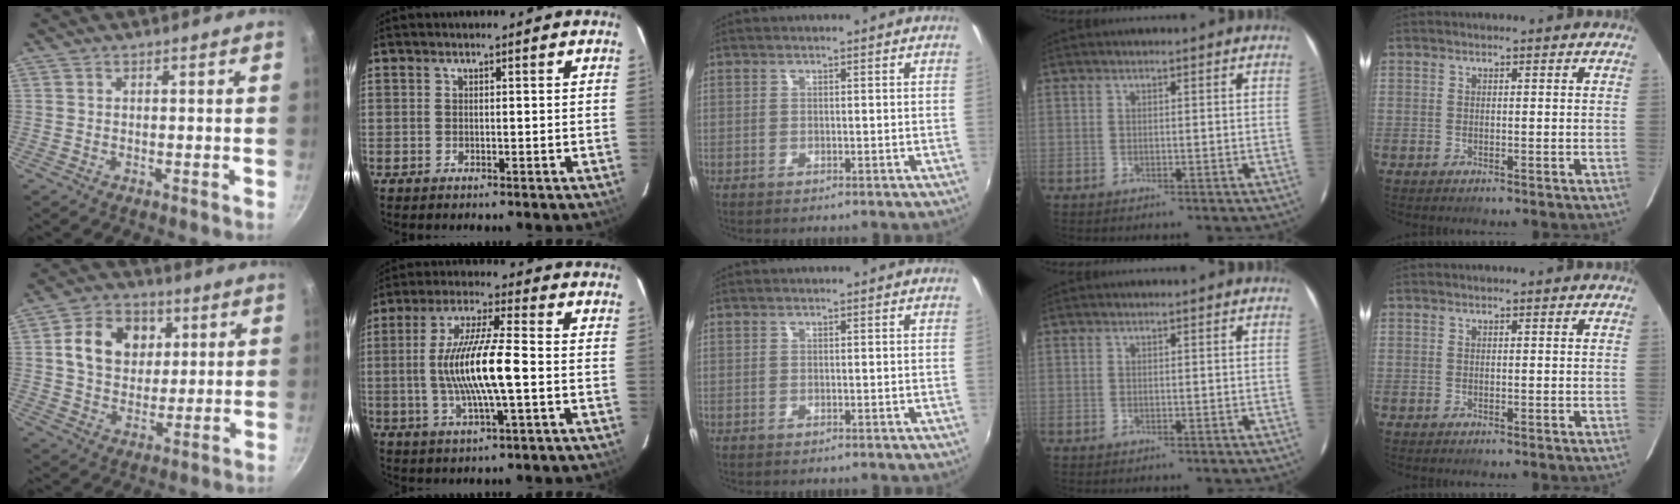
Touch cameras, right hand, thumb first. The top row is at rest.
{"thumb": {"total": 12.9, "force": [3.5, 10.2, 7.2], "torque": [-0.091, 0.003, 0.053]}, "index": {"total": 13.4, "force": [-1.5, 1.7, 13.2], "torque": [-0.251, 0.000, -0.026]}}